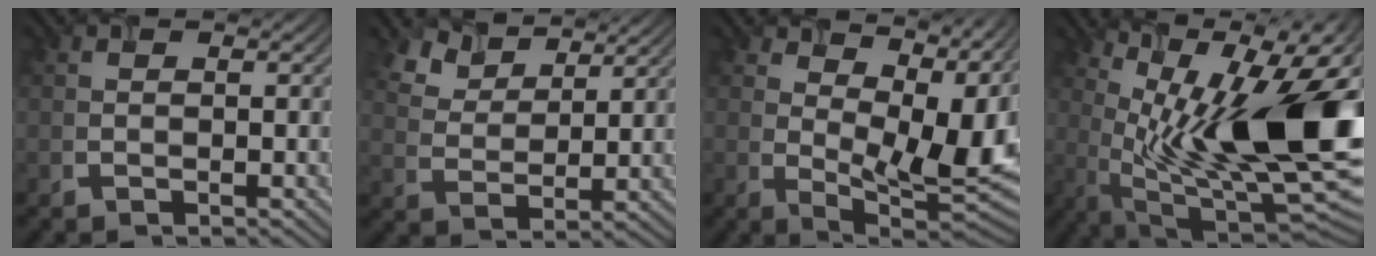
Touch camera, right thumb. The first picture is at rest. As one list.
[{"total": 5.6, "force": [4.8, 2.3, 1.8], "torque": [-0.061, 0.002, 0.109]}, {"total": 12.4, "force": [5.5, 5.8, 9.4], "torque": [-0.144, -0.001, 0.095]}, {"total": 18.3, "force": [3.8, 7.0, 16.5], "torque": [-0.232, 0.017, 0.081]}]